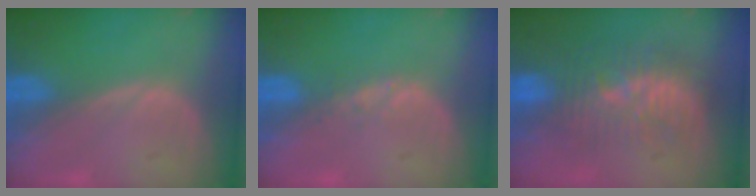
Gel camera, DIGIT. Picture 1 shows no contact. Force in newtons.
{"total": 1.0, "press": 1.0, "slide": 0.2}
{"total": 9.2, "press": 8.8, "slide": 2.5}